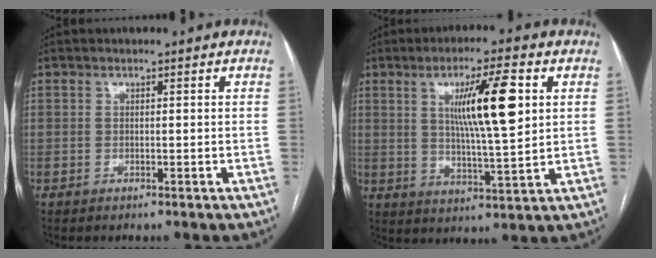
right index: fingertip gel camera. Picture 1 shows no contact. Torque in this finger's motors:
{"motor_torque": [0.86, 0.65, 0.75, 0.11]}